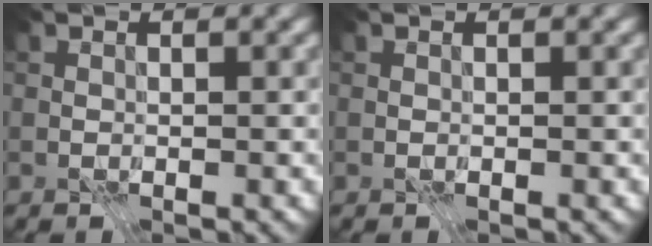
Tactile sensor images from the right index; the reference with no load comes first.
{"total": 0.0}